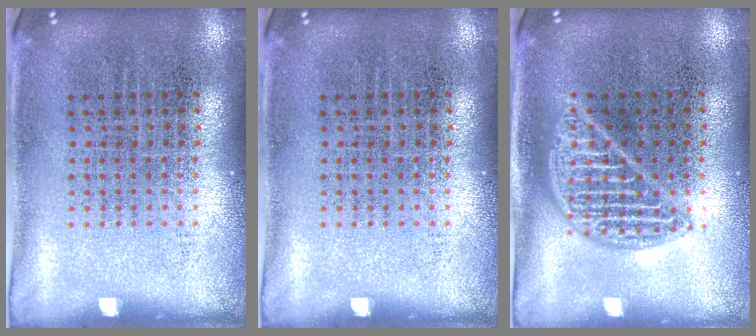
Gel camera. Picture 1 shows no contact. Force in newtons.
{"total": 0.0}
{"total": 2.1, "press": 2.1, "slide": 0.3}